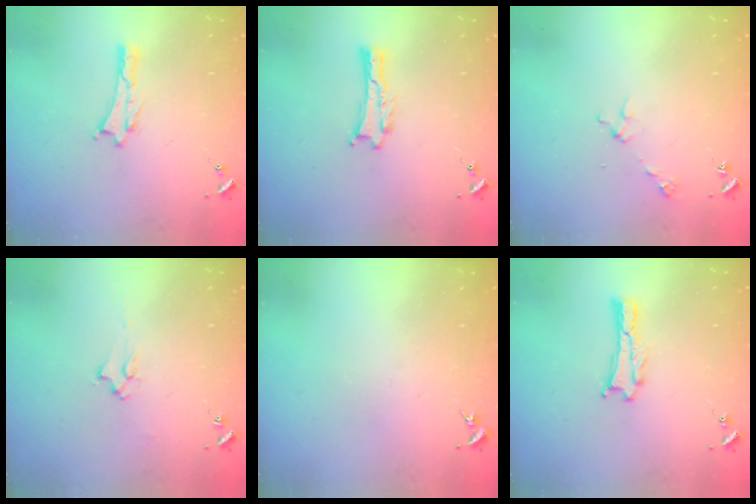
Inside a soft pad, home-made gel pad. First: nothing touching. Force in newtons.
{"total": 0.0}
{"total": 2.9, "press": 2.9, "slide": 0.2}
{"total": 2.0, "press": 2.0, "slide": 0.3}
{"total": 0.0}
{"total": 0.0}